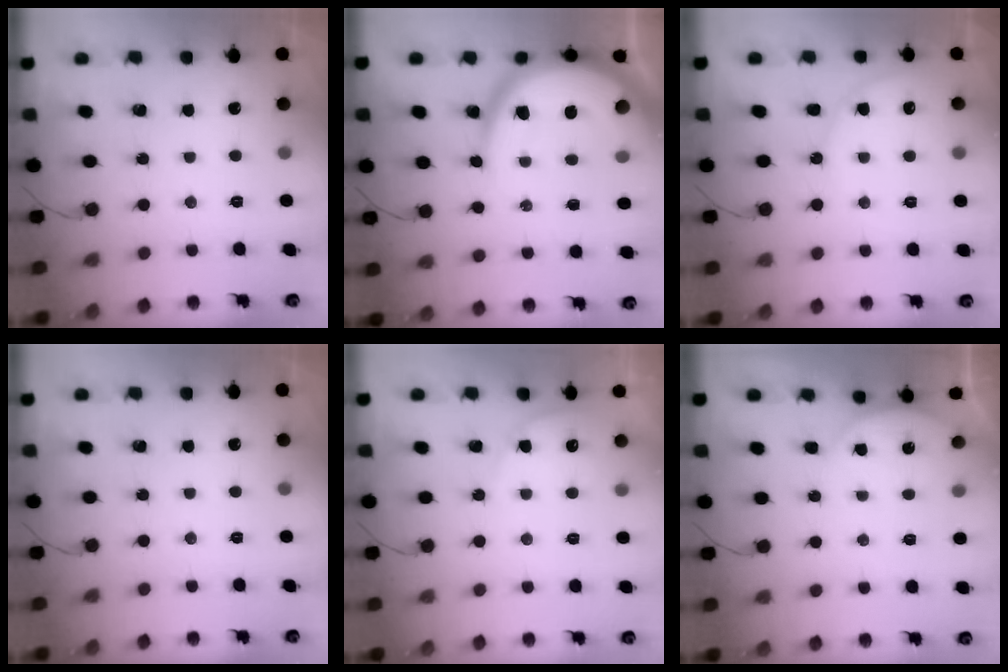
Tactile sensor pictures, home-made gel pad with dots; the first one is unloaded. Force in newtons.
{"total": 16.2, "press": 16.1, "slide": 1.7}
{"total": 9.1, "press": 9.1, "slide": 0.3}
{"total": 0.0}
{"total": 3.8, "press": 3.8, "slide": 0.4}
{"total": 2.7, "press": 2.3, "slide": 1.4}